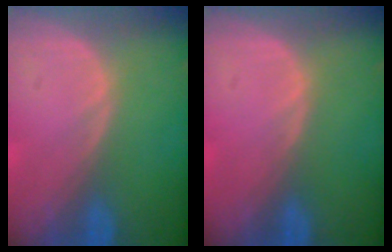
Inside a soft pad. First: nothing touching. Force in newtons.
{"total": 0.0}